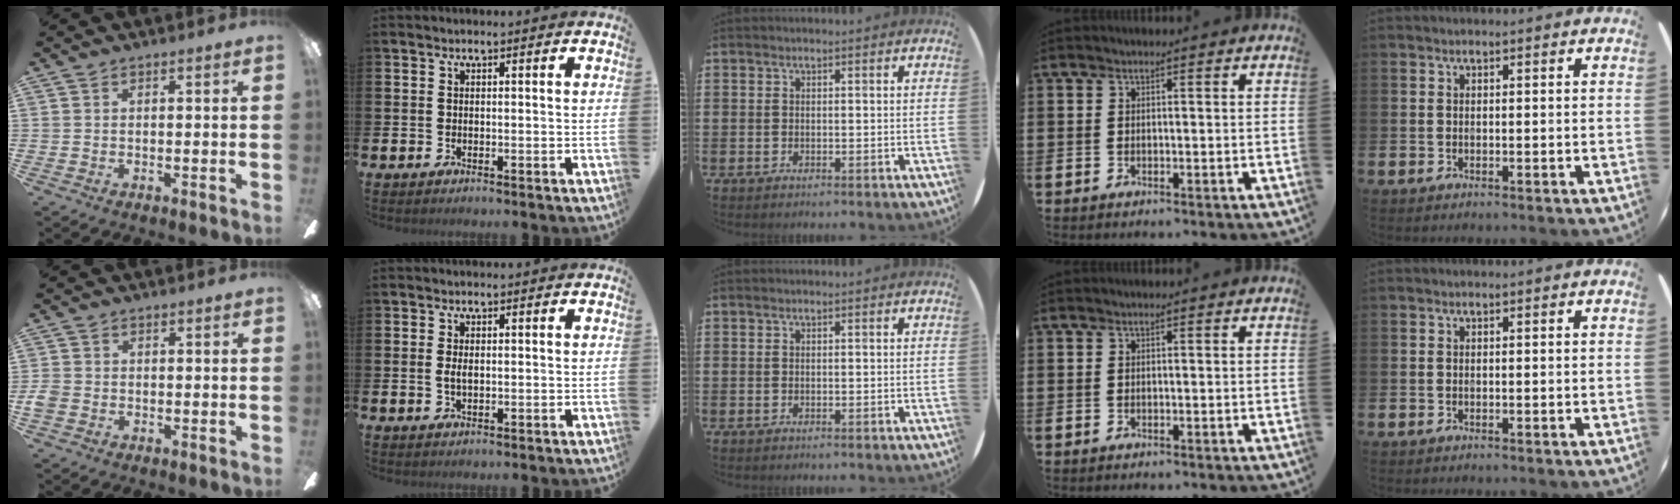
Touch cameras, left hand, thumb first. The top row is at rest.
{"thumb": {"total": 2.5, "force": [-0.8, 2.0, 1.3], "torque": [-0.019, 0.007, -0.013]}, "index": {"total": 1.4, "force": [0.1, 0.7, 1.2], "torque": [-0.023, 0.004, -0.001]}}